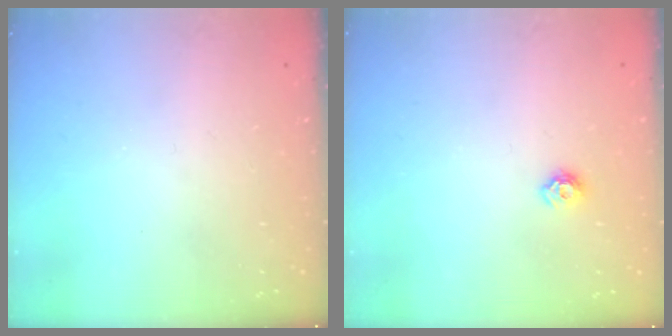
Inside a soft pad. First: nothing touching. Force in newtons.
{"total": 5.7, "press": 5.7, "slide": 0.7}